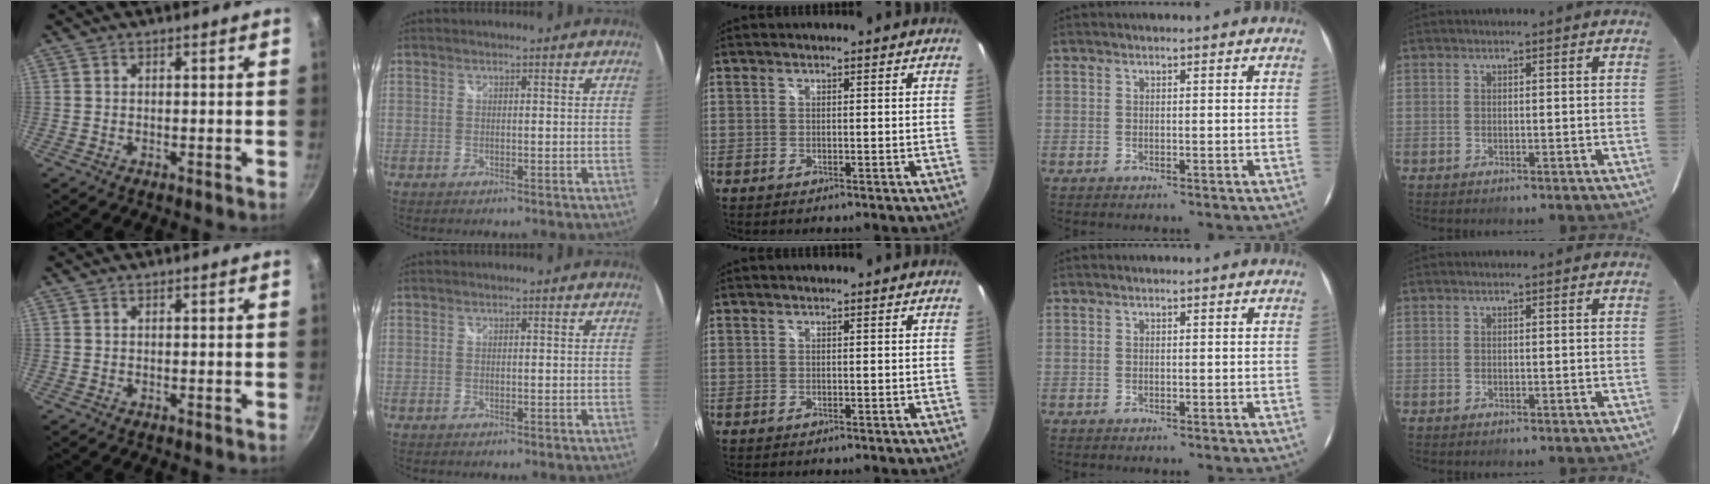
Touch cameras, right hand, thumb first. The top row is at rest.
{}